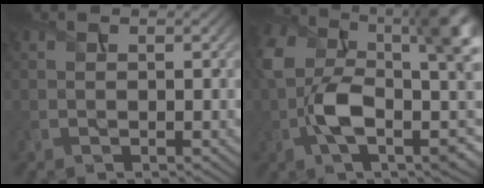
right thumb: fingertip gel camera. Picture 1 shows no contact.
{"total": 14.0, "force": [-0.6, 6.8, 12.3], "torque": [-0.236, -0.013, -0.013]}